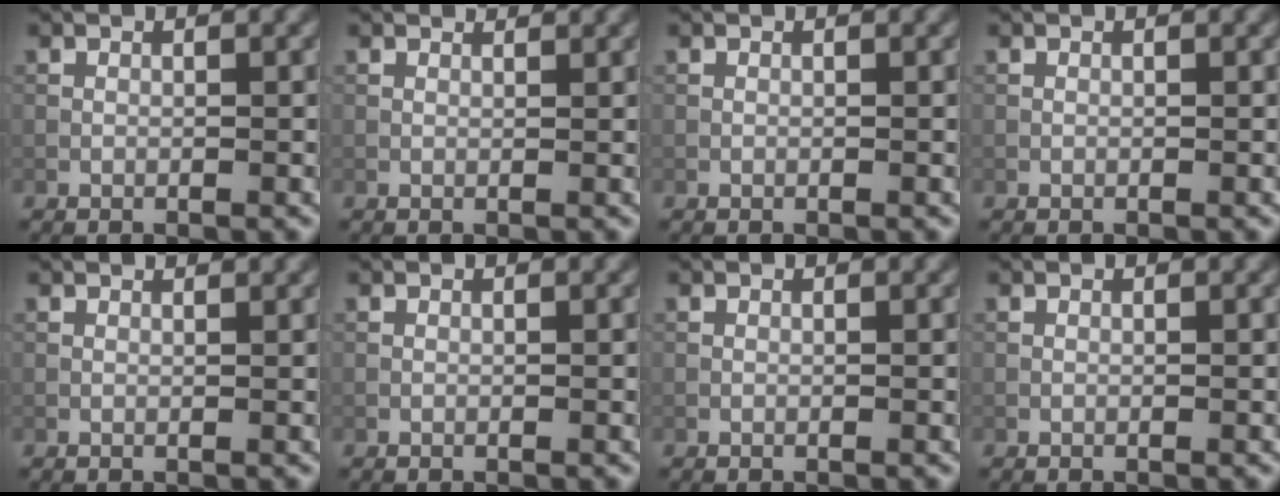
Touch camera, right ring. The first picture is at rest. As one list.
[{"total": 1.0, "force": [1.0, 0.1, 0.3], "torque": [-0.012, -0.005, 0.010]}, {"total": 0.0}, {"total": 0.0}, {"total": 1.2, "force": [1.1, 0.1, 0.4], "torque": [-0.015, -0.004, 0.006]}, {"total": 0.0}, {"total": 0.0}, {"total": 0.0}]